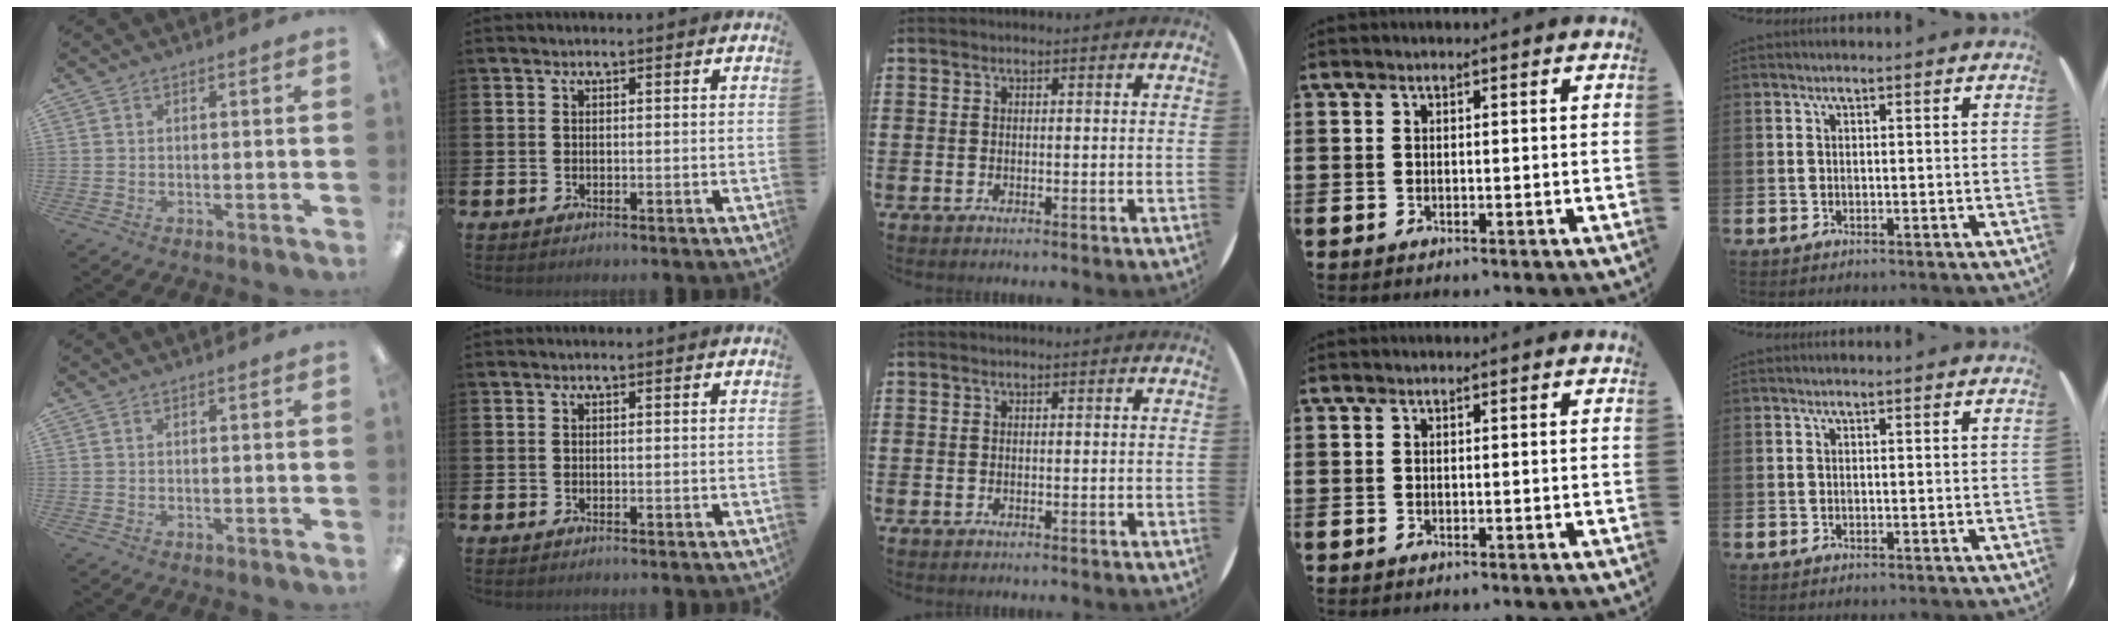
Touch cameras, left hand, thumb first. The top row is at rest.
{}